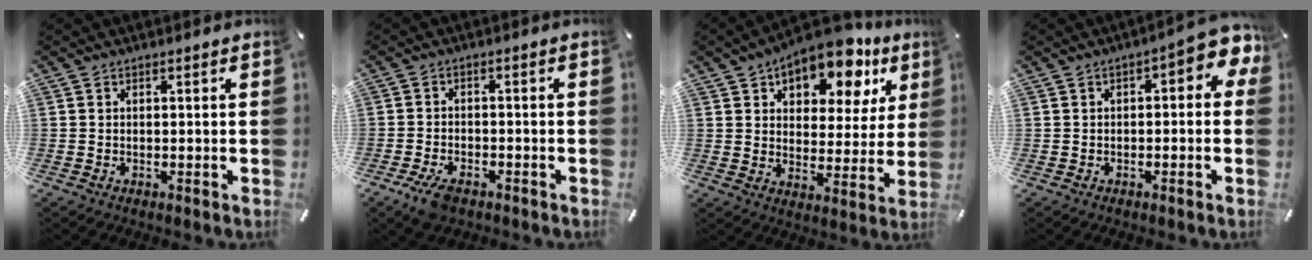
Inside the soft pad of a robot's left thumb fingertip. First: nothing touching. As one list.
[{"total": 5.0, "force": [-3.2, 2.4, 3.0], "torque": [-0.072, 0.010, -0.061]}, {"total": 14.8, "force": [10.7, 7.3, 7.1], "torque": [-0.102, -0.073, 0.182]}, {"total": 5.1, "force": [0.3, 2.6, 4.3], "torque": [-0.066, 0.003, 0.001]}]